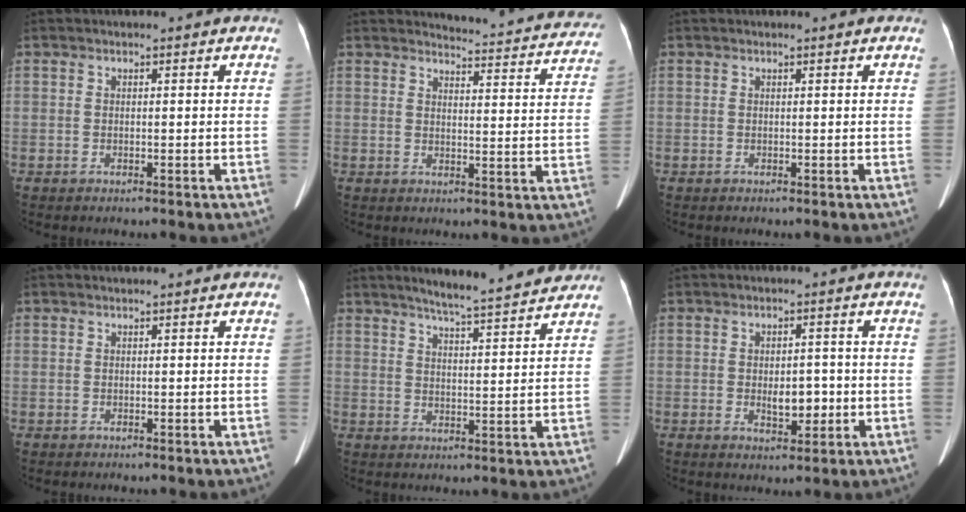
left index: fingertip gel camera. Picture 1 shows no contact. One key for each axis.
{"total": 17.0, "fx": 16.6, "fy": 1.6, "fz": 3.0, "tx": -0.023, "ty": -0.073, "tz": 0.167}
{"total": 1.1, "fx": 0.9, "fy": -0.1, "fz": 0.6, "tx": -0.011, "ty": 0.010, "tz": 0.013}
{"total": 0.0}
{"total": 11.6, "fx": 10.3, "fy": 0.4, "fz": 5.3, "tx": -0.082, "ty": 0.005, "tz": 0.136}
{"total": 4.3, "fx": -0.8, "fy": 2.1, "fz": 3.6, "tx": -0.056, "ty": -0.003, "tz": -0.007}